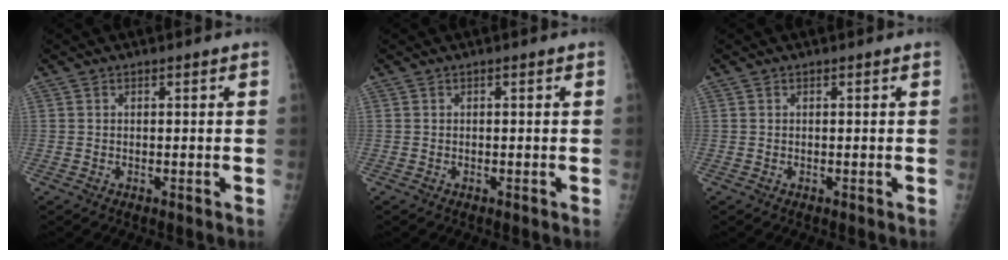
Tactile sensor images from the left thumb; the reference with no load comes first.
{"total": 0.0}
{"total": 0.0}